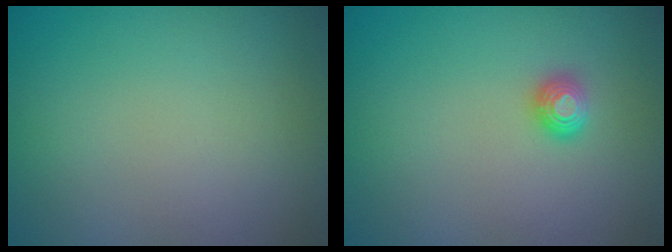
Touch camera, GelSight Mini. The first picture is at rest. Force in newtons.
{"total": 1.1, "press": 1.1, "slide": 0.2}